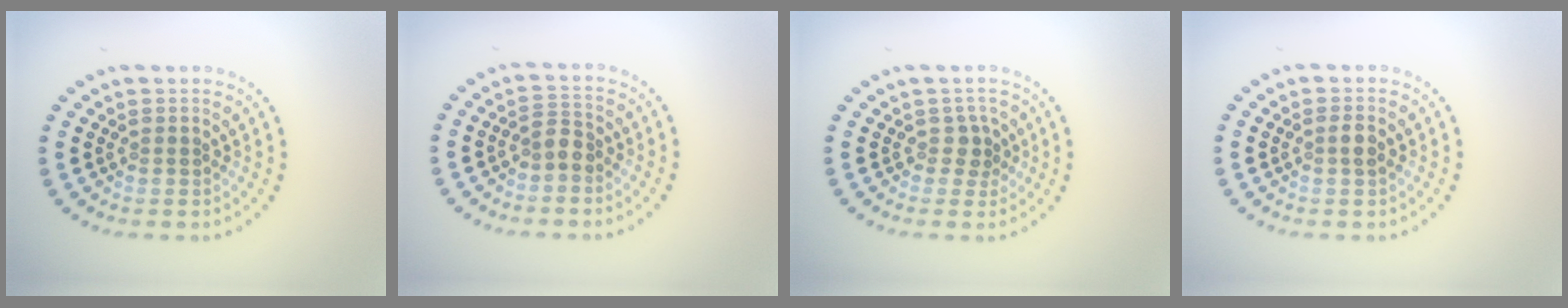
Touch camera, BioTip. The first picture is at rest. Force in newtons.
{"total": 1.7, "press": 1.4, "slide": 0.9}
{"total": 1.4, "press": 1.1, "slide": 0.9}
{"total": 1.1, "press": 1.0, "slide": 0.4}